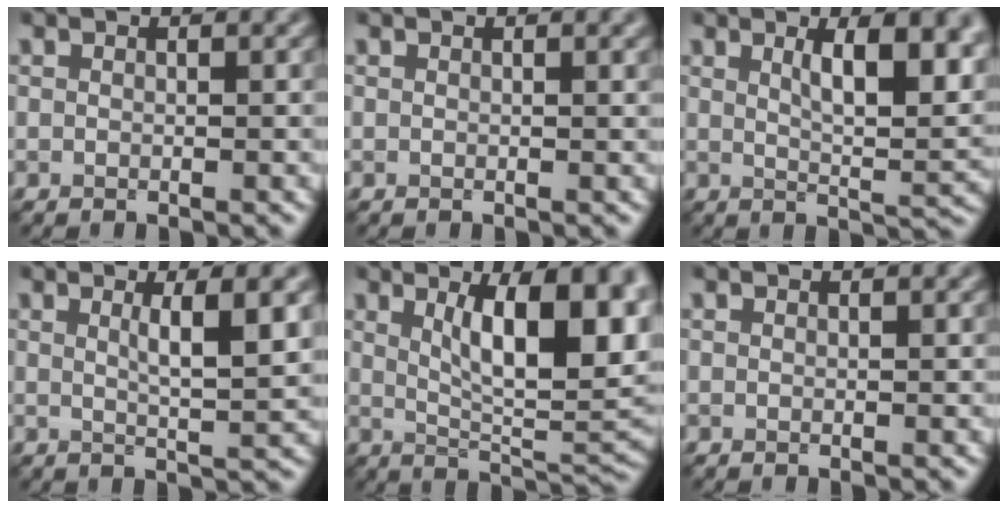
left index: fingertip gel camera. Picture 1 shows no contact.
{"total": 0.9, "force": [0.5, 0.2, 0.8], "torque": [-0.006, 0.005, 0.006]}
{"total": 8.2, "force": [2.9, 2.7, 7.2], "torque": [-0.092, -0.001, 0.047]}
{"total": 4.9, "force": [1.3, 1.0, 4.6], "torque": [-0.063, -0.001, 0.020]}
{"total": 11.5, "force": [2.9, 4.1, 10.3], "torque": [-0.135, -0.004, 0.051]}
{"total": 0.0}